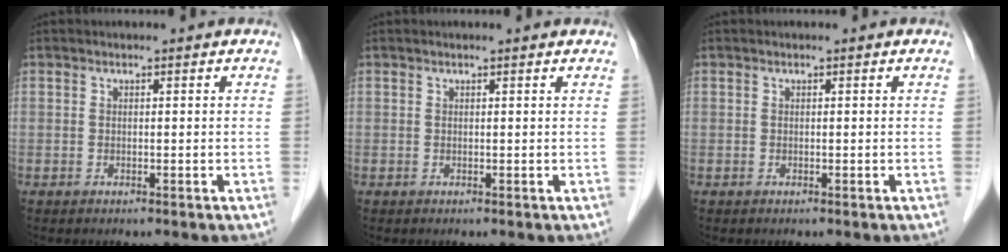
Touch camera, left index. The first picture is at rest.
{"total": 1.4, "force": [1.4, 0.0, 0.4], "torque": [-0.014, 0.007, 0.011]}
{"total": 0.0}